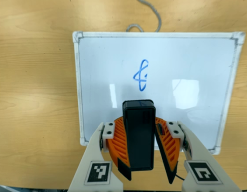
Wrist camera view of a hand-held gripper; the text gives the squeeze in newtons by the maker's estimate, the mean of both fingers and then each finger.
{"total": 8.9, "left": 9.4, "right": 8.5}